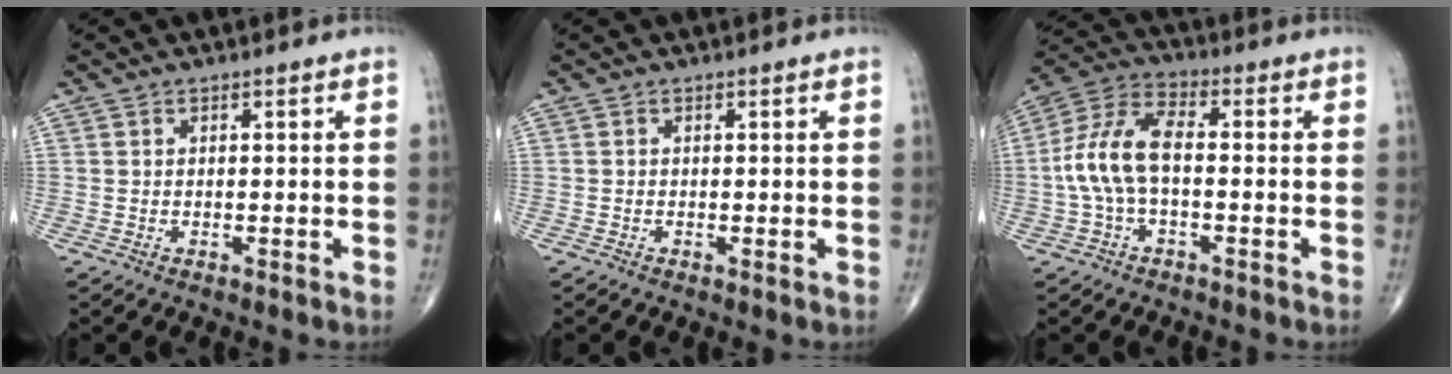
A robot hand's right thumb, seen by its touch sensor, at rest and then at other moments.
{"total": 0.0}
{"total": 11.0, "force": [-1.0, 5.6, 9.4], "torque": [-0.202, 0.037, -0.026]}